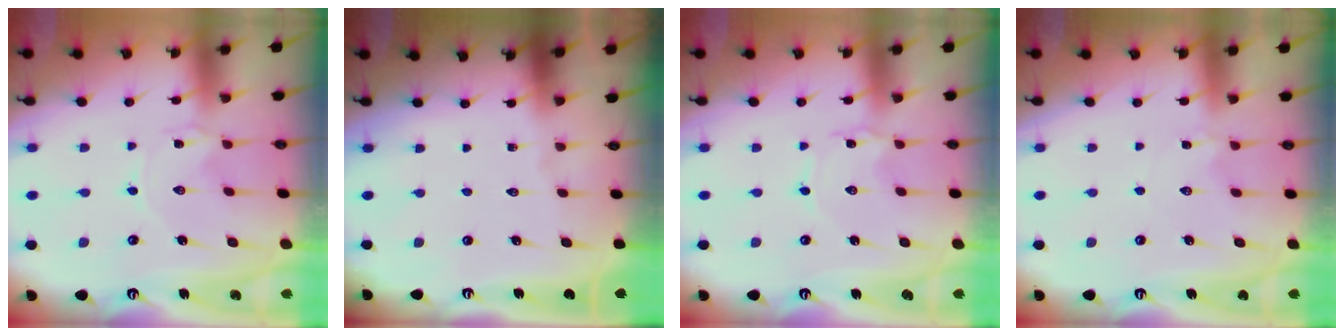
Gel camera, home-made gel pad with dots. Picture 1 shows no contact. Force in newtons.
{"total": 0.0}
{"total": 0.6, "press": 0.6, "slide": 0.1}
{"total": 2.2, "press": 2.2, "slide": 0.4}